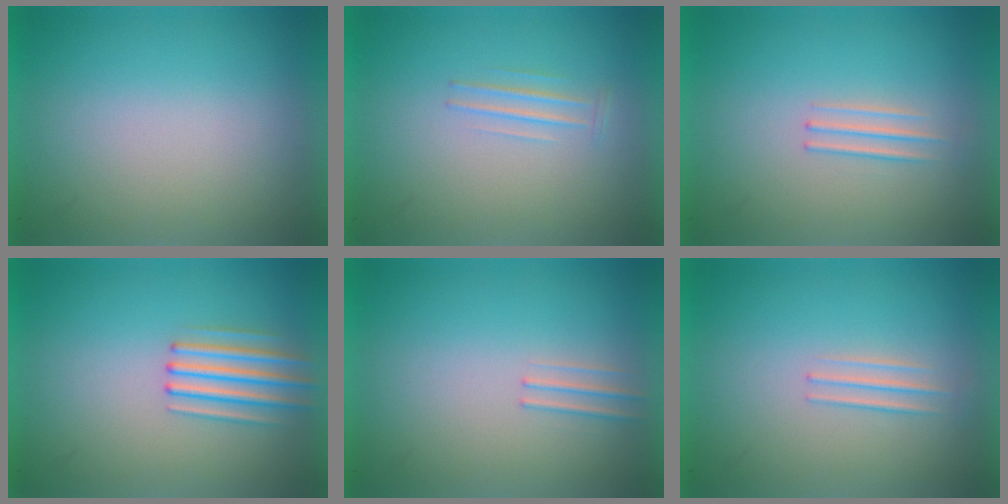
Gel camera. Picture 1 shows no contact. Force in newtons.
{"total": 1.1}
{"total": 1.3}
{"total": 2.6}
{"total": 1.1}
{"total": 1.4}